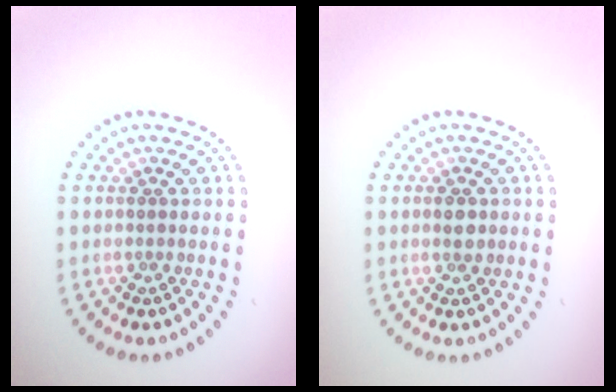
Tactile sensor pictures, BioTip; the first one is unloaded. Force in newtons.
{"total": 1.2, "press": 1.1, "slide": 0.1}